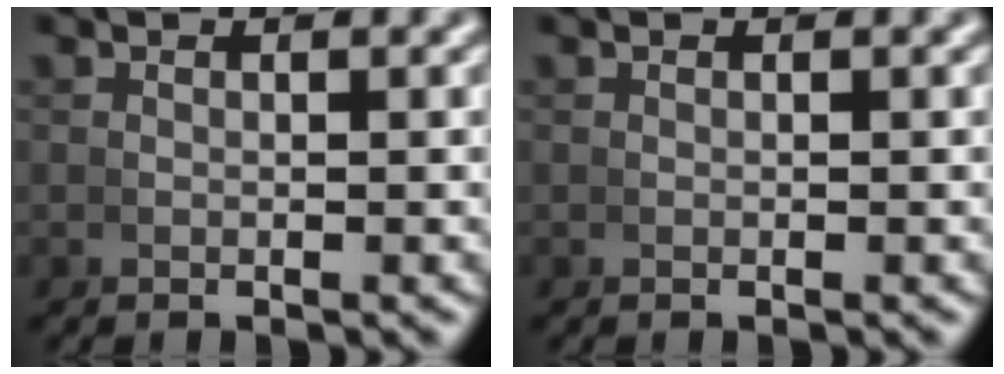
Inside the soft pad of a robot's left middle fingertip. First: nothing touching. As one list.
[{"total": 0.0}]